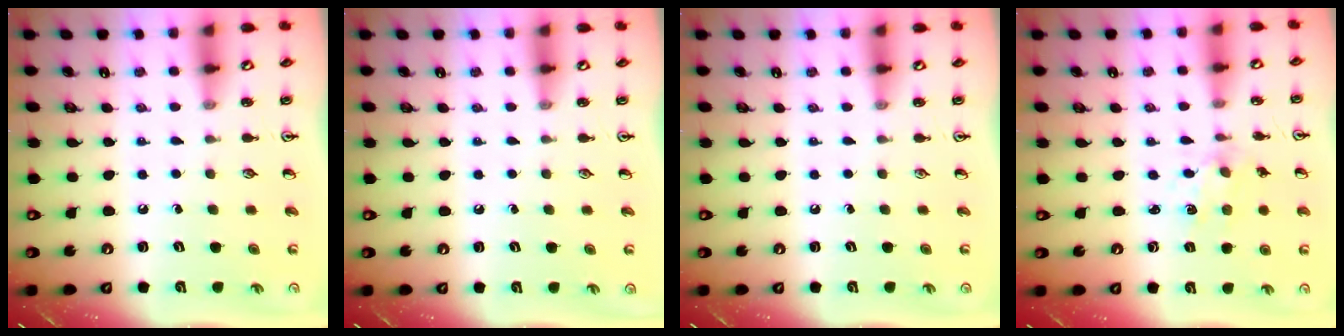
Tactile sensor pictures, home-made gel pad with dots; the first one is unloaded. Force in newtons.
{"total": 0.0}
{"total": 0.0}
{"total": 2.1, "press": 2.1, "slide": 0.3}